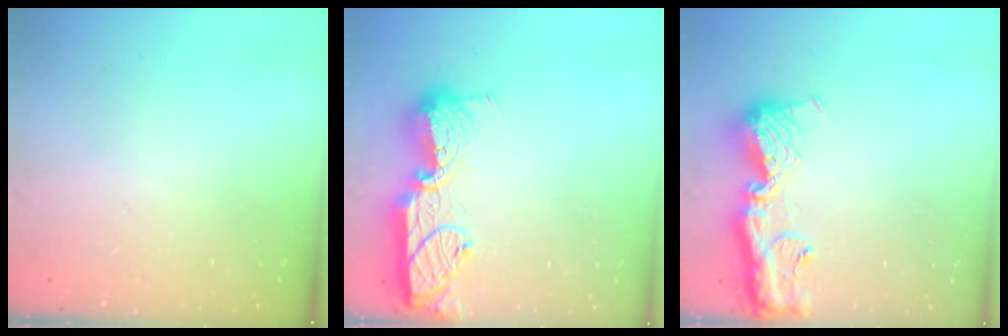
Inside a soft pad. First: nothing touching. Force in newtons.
{"total": 14.9, "press": 14.9, "slide": 0.9}
{"total": 15.7, "press": 15.6, "slide": 1.6}